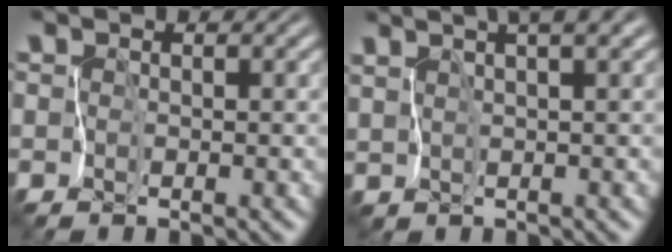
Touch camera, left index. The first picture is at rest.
{"total": 4.2, "force": [3.0, 0.2, 2.9], "torque": [-0.050, 0.017, 0.053]}